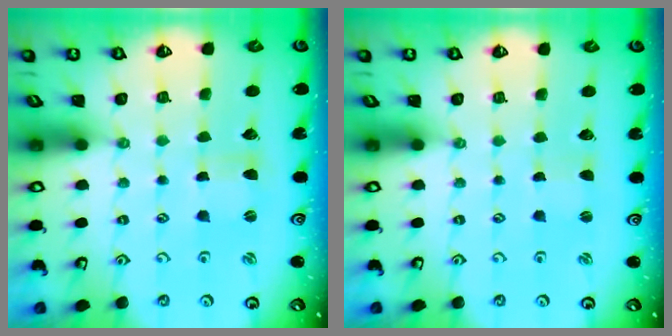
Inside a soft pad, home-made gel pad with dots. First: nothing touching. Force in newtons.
{"total": 0.0}